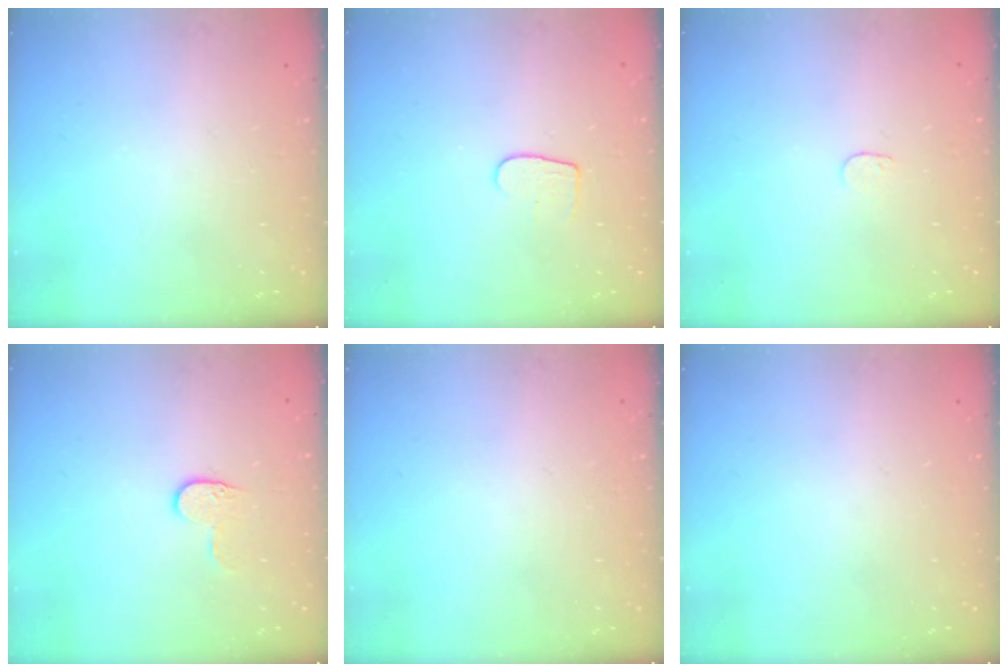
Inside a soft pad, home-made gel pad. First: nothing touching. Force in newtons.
{"total": 5.1, "press": 5.1, "slide": 0.4}
{"total": 3.3, "press": 3.3, "slide": 0.3}
{"total": 5.8, "press": 5.8, "slide": 0.6}
{"total": 0.0}
{"total": 0.0}